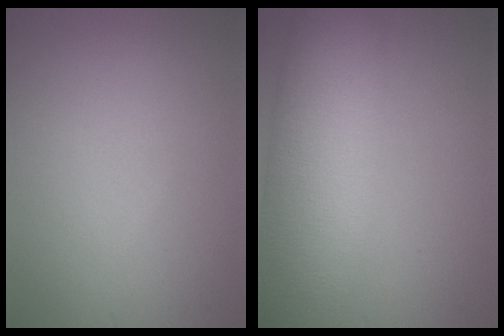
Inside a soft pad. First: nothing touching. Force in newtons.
{"total": 14.1, "press": 14.1, "slide": 0.7}